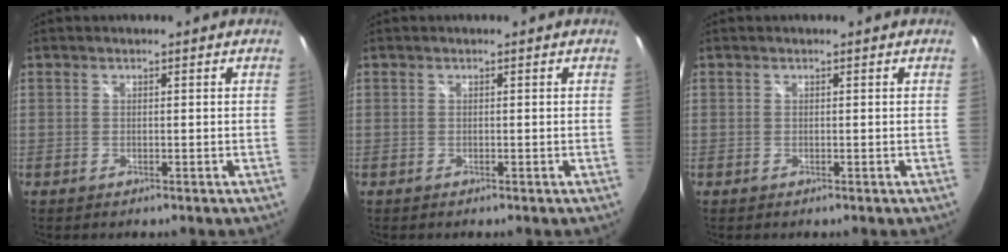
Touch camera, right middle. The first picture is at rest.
{"total": 0.0}
{"total": 0.0}